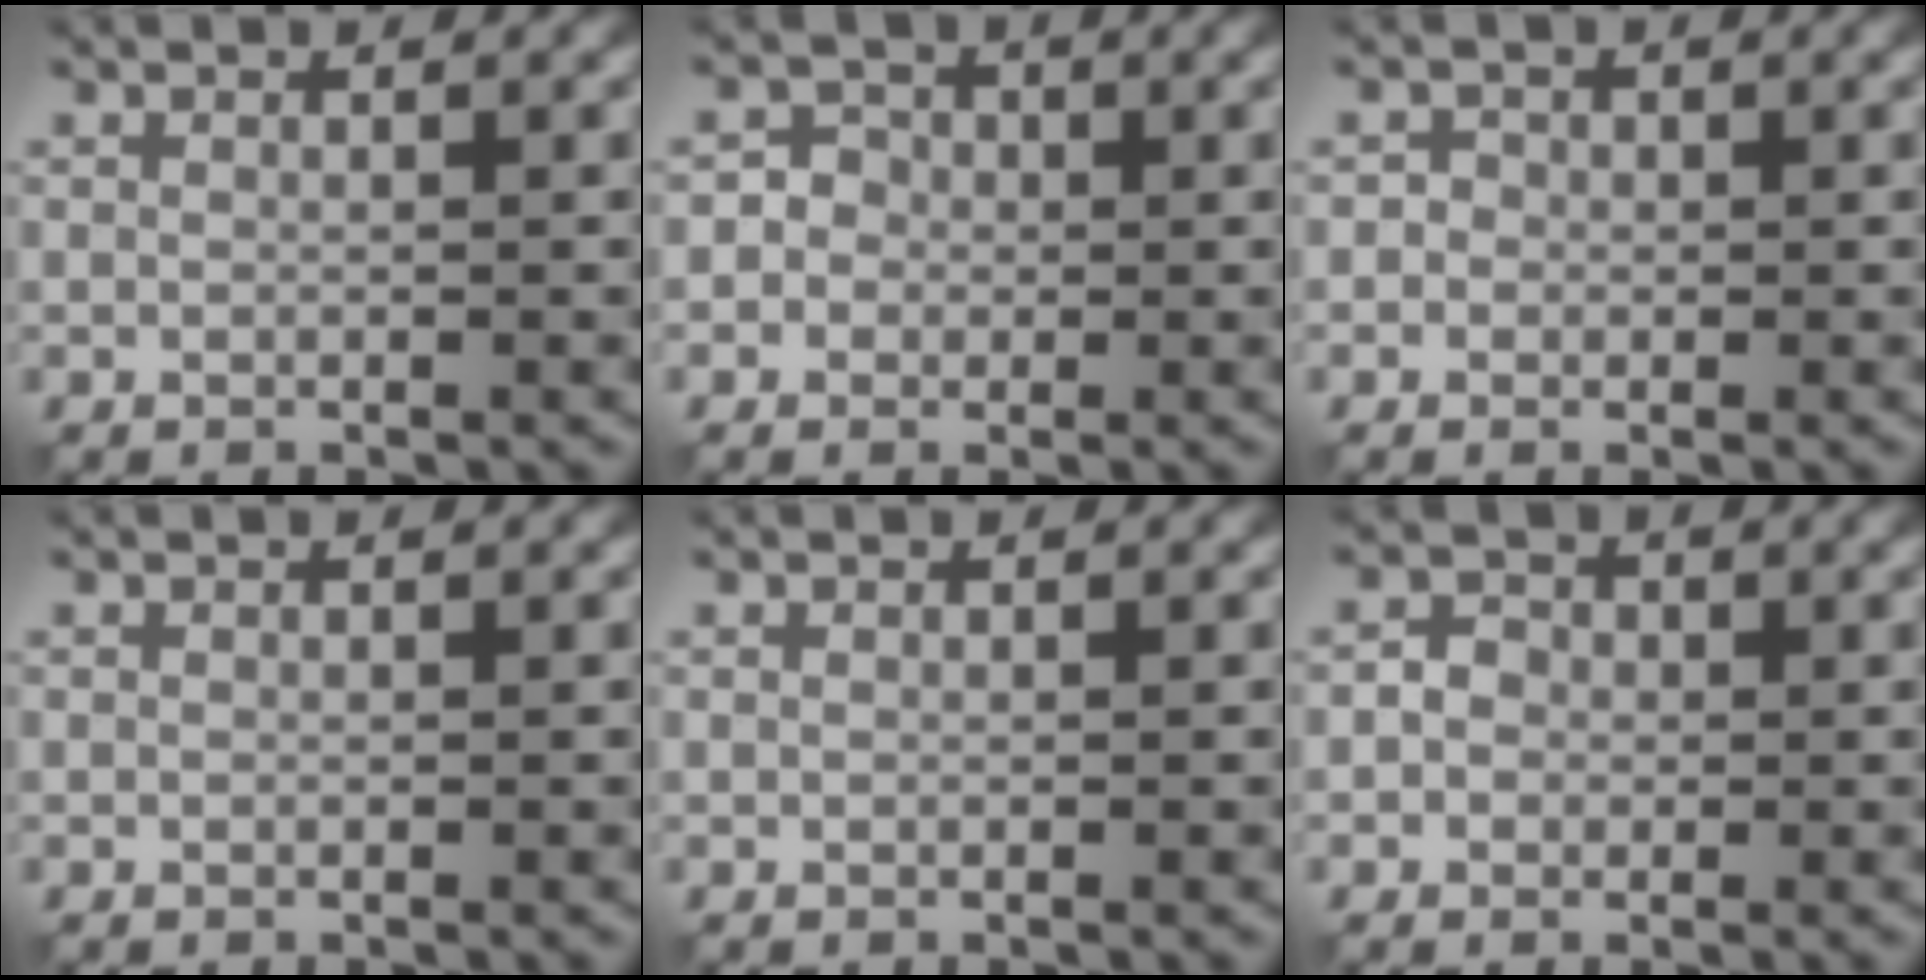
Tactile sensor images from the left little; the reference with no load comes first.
{"total": 2.5, "force": [-0.4, 2.4, 0.5], "torque": [0.014, 0.010, -0.027]}
{"total": 1.3, "force": [-0.1, 1.3, 0.3], "torque": [0.005, 0.001, -0.005]}
{"total": 0.0}
{"total": 0.0}
{"total": 1.7, "force": [-0.3, 1.5, 0.7], "torque": [-0.001, 0.001, -0.011]}